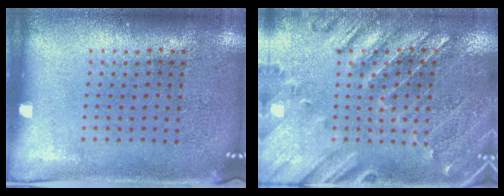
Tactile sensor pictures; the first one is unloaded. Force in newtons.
{"total": 0.6, "press": 0.5, "slide": 0.4}